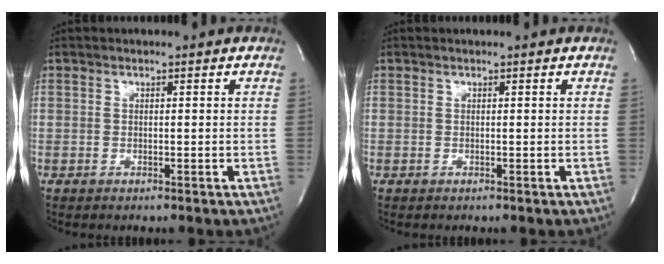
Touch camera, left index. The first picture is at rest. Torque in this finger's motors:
{"motor_torque": [-0.20, 0.05, -0.24, -0.07]}